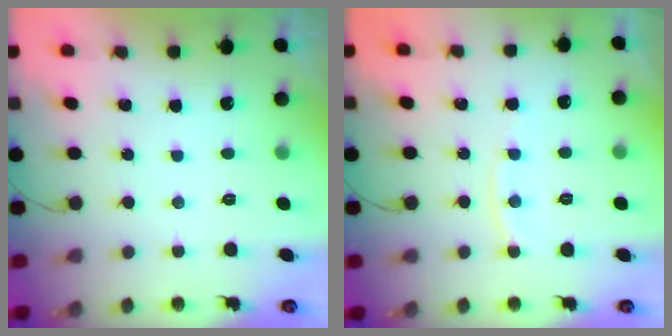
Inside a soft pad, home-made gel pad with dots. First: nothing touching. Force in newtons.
{"total": 4.7, "press": 4.7, "slide": 0.8}